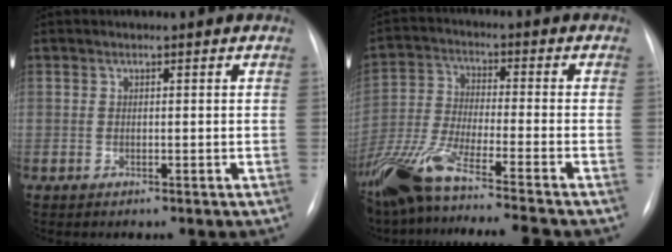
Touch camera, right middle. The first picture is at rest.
{"total": 17.4, "force": [-13.9, -0.5, 10.3], "torque": [-0.229, -0.037, -0.249]}